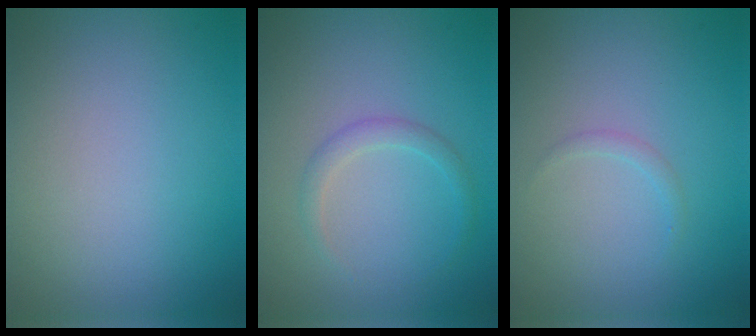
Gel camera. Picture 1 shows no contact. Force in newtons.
{"total": 1.5, "press": 1.5, "slide": 0.1}
{"total": 0.7, "press": 0.7, "slide": 0.1}